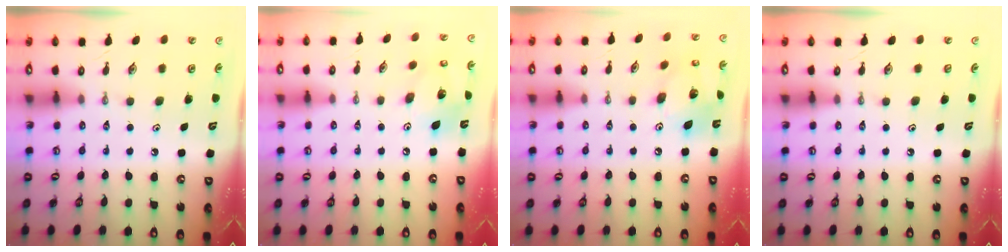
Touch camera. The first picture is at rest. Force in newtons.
{"total": 14.8, "press": 14.5, "slide": 3.0}
{"total": 13.8, "press": 13.6, "slide": 1.8}
{"total": 1.1, "press": 0.1, "slide": 1.1}